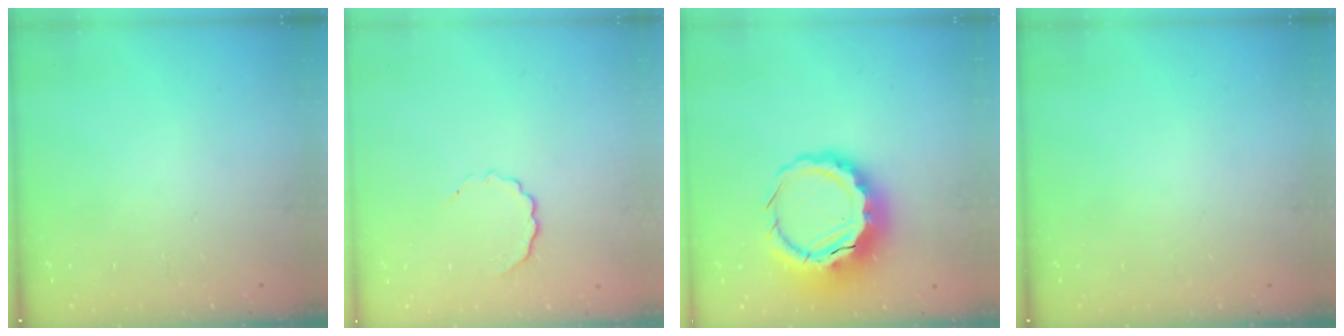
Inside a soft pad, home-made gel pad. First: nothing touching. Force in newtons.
{"total": 3.5, "press": 3.4, "slide": 0.9}
{"total": 12.7, "press": 12.4, "slide": 2.7}
{"total": 0.0}